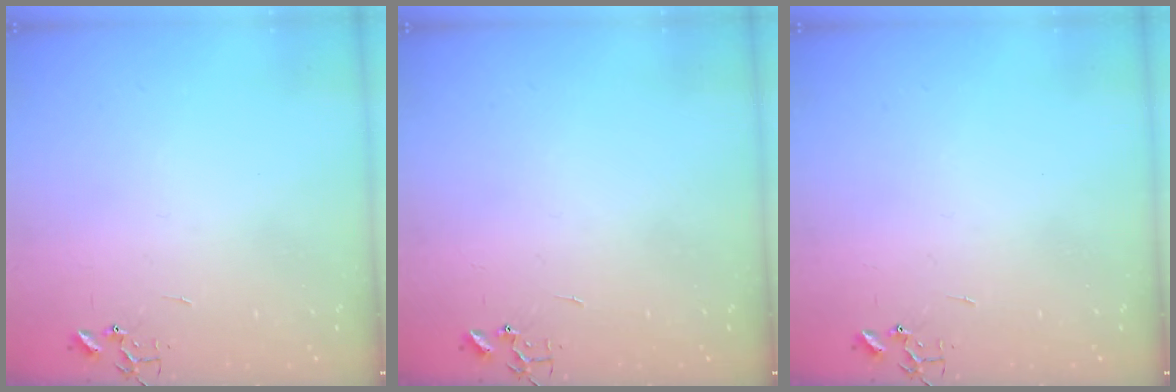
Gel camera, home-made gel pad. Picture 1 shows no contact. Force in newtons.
{"total": 0.0}
{"total": 0.0}